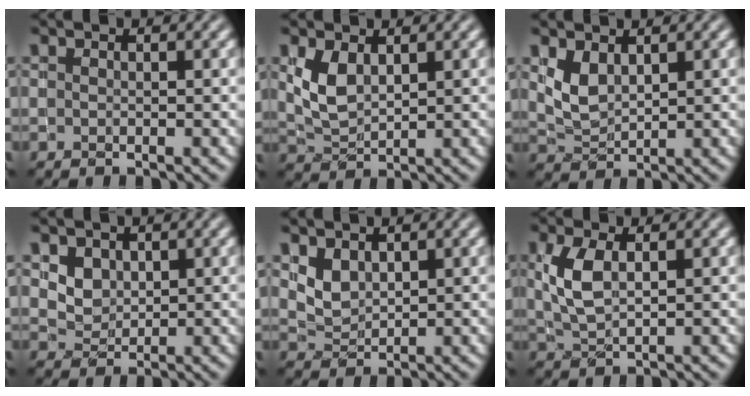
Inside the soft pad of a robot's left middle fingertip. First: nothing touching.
{"total": 2.9, "force": [1.0, 1.7, 2.1], "torque": [-0.052, -0.002, 0.026]}
{"total": 2.3, "force": [1.0, 1.4, 1.5], "torque": [-0.037, -0.005, 0.028]}
{"total": 2.4, "force": [1.0, 1.9, 0.9], "torque": [-0.027, -0.011, 0.032]}
{"total": 1.9, "force": [1.0, 1.3, 0.9], "torque": [-0.023, -0.006, 0.028]}
{"total": 3.6, "force": [0.7, 1.8, 3.0], "torque": [-0.076, 0.004, 0.017]}